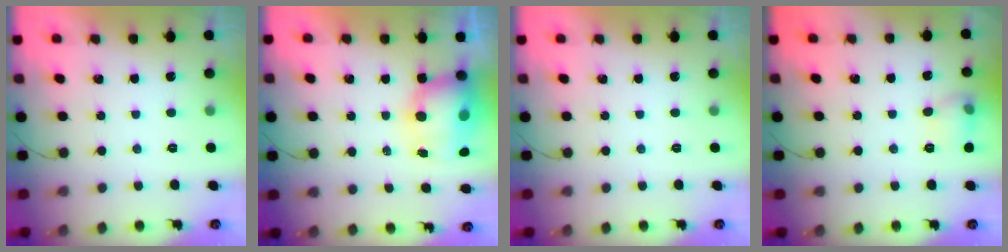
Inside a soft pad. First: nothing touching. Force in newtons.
{"total": 9.9, "press": 9.7, "slide": 2.0}
{"total": 0.0}
{"total": 6.8, "press": 6.7, "slide": 1.0}